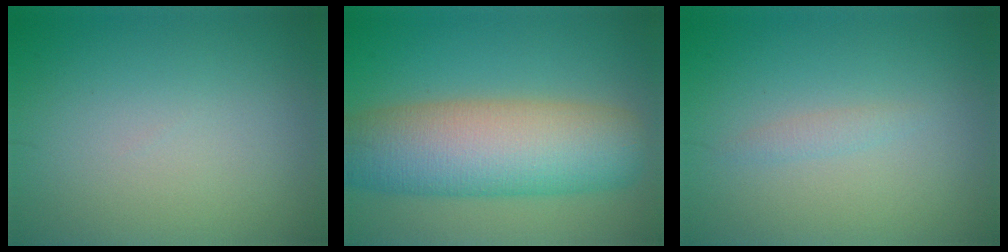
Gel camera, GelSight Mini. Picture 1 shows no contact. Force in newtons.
{"total": 10.2, "press": 10.2, "slide": 0.3}
{"total": 0.9, "press": 0.9, "slide": 0.0}